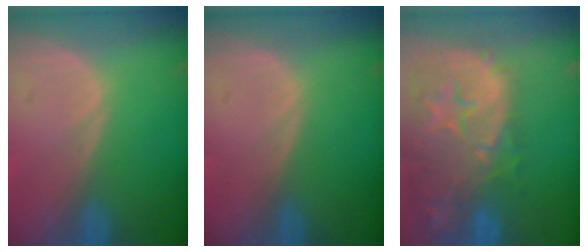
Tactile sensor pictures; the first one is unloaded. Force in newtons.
{"total": 0.0}
{"total": 15.3, "press": 12.2, "slide": 9.1}